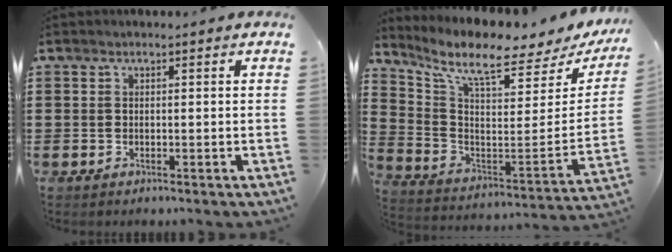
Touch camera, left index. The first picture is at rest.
{"total": 8.6, "force": [7.0, 1.3, 4.9], "torque": [-0.121, -0.064, 0.113]}